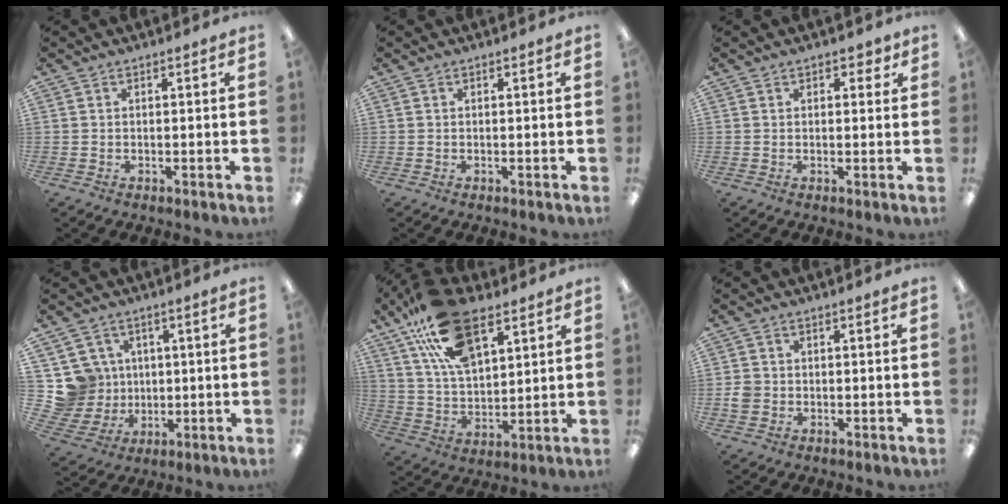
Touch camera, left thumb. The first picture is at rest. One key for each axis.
{"total": 0.0}
{"total": 2.2, "fx": 1.3, "fy": 1.4, "fz": 1.1, "tx": -0.007, "ty": -0.002, "tz": 0.019}
{"total": 10.2, "fx": 2.5, "fy": 9.7, "fz": 1.7, "tx": -0.083, "ty": -0.013, "tz": 0.061}
{"total": 20.2, "fx": 11.8, "fy": 10.2, "fz": 12.8, "tx": -0.232, "ty": -0.041, "tz": 0.212}
{"total": 2.4, "fx": -0.6, "fy": 2.2, "fz": 0.9, "tx": -0.015, "ty": 0.002, "tz": -0.011}